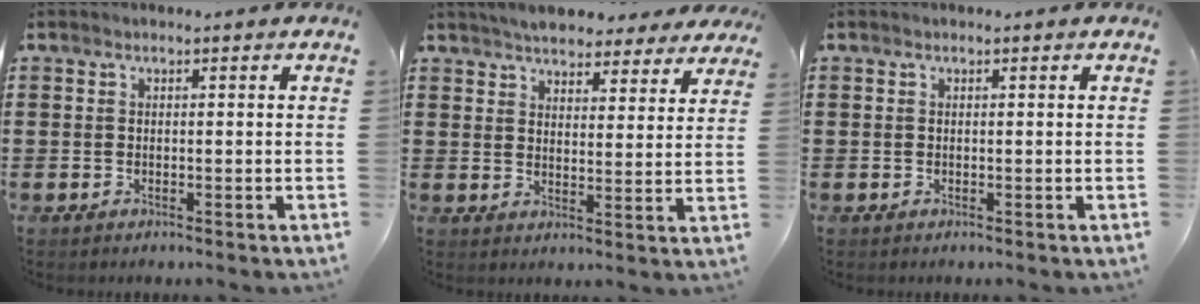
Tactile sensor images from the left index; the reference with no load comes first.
{"total": 5.1, "force": [4.9, 0.7, 0.8], "torque": [-0.037, -0.014, 0.090]}
{"total": 0.0}